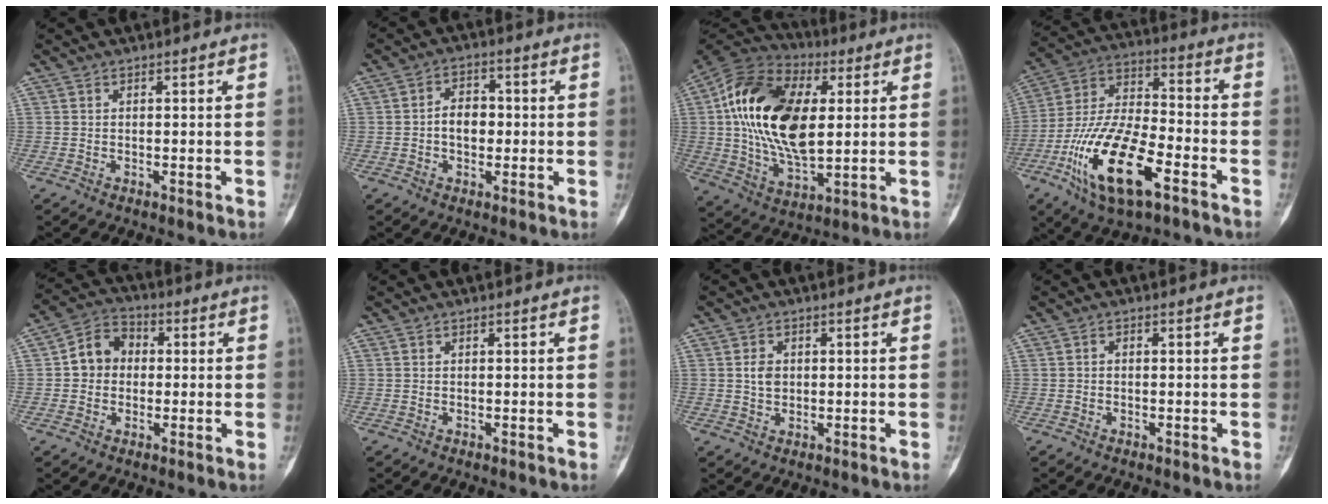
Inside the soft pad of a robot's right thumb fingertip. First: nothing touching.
{"total": 5.4, "force": [-0.5, 3.8, 3.8], "torque": [-0.043, 0.016, -0.014]}
{"total": 22.9, "force": [3.4, 12.7, 18.7], "torque": [-0.348, -0.006, 0.054]}
{"total": 20.1, "force": [-9.2, 8.0, 16.0], "torque": [-0.310, 0.047, -0.162]}
{"total": 7.6, "force": [0.3, 6.5, 4.0], "torque": [-0.047, 0.023, -0.008]}
{"total": 0.0}
{"total": 2.9, "force": [0.4, 2.3, 1.8], "torque": [-0.019, 0.001, 0.006]}
{"total": 0.5, "force": [-0.2, 0.3, 0.3], "torque": [-0.003, 0.002, -0.009]}